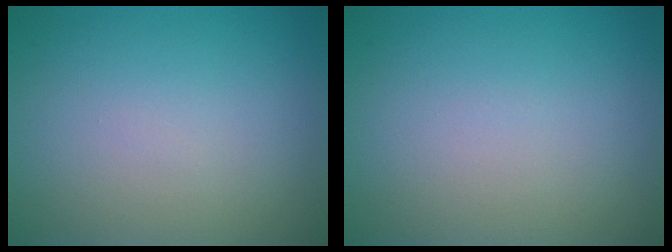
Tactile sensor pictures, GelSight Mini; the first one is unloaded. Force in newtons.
{"total": 0.0}